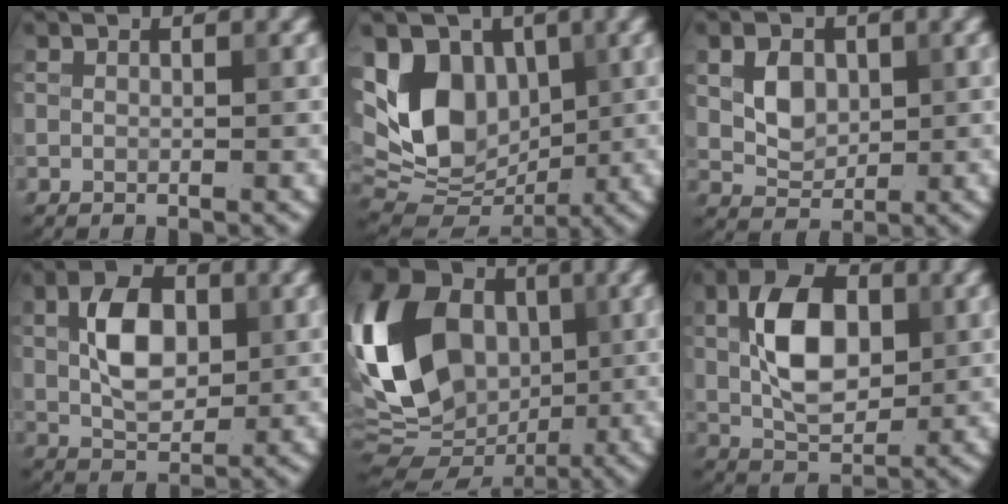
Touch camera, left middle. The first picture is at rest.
{"total": 9.7, "force": [1.3, 7.0, 6.5], "torque": [-0.121, -0.002, 0.020]}
{"total": 3.1, "force": [0.6, 2.3, 2.0], "torque": [-0.036, -0.001, 0.012]}
{"total": 5.6, "force": [0.8, 3.4, 4.3], "torque": [-0.078, 0.005, 0.011]}
{"total": 14.9, "force": [0.5, 11.5, 9.5], "torque": [-0.208, 0.006, 0.005]}
{"total": 7.3, "force": [0.9, 4.3, 5.9], "torque": [-0.104, 0.007, 0.013]}